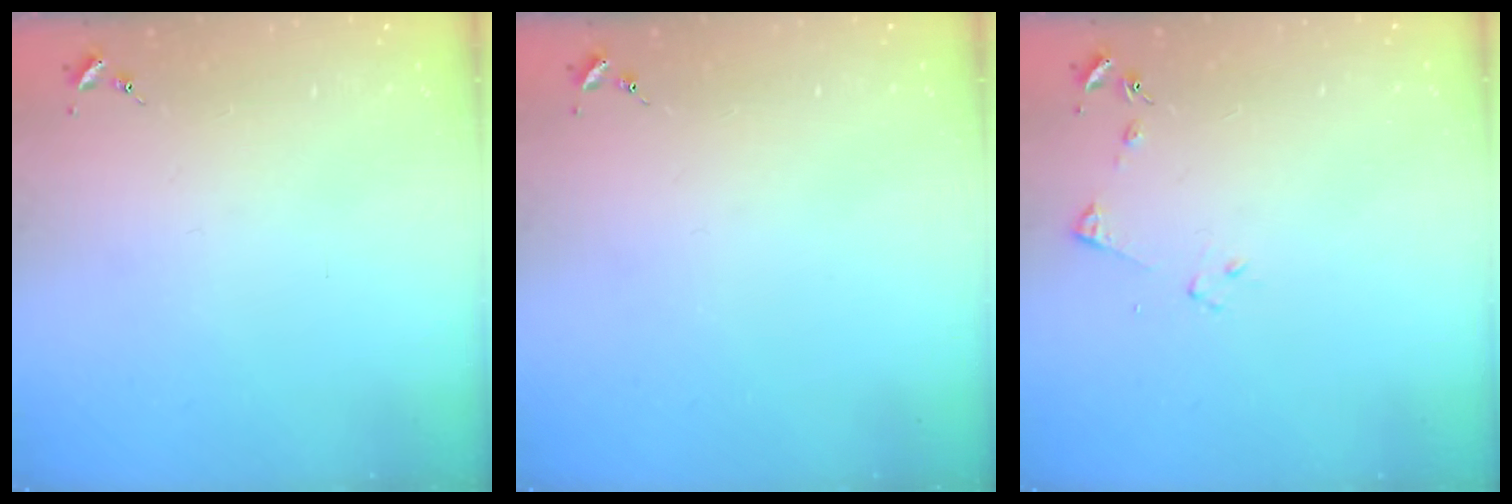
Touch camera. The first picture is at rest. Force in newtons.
{"total": 0.0}
{"total": 4.5, "press": 4.5, "slide": 0.6}